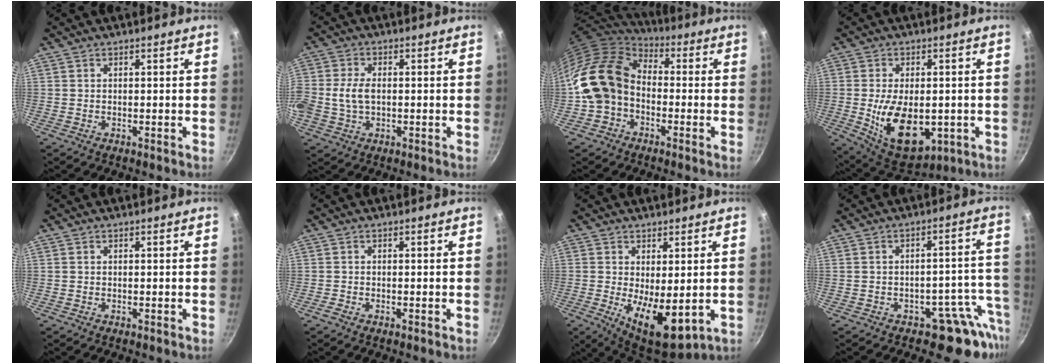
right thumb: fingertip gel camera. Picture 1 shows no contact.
{"total": 6.8, "force": [-0.2, 4.5, 5.1], "torque": [-0.103, 0.009, -0.009]}
{"total": 14.9, "force": [-2.5, 11.4, 9.3], "torque": [-0.149, 0.047, -0.063]}
{"total": 15.2, "force": [-2.5, 8.9, 12.1], "torque": [-0.181, -0.008, -0.020]}
{"total": 0.0}
{"total": 0.6, "force": [-0.5, 0.2, 0.3], "torque": [-0.014, 0.004, -0.011]}
{"total": 10.6, "force": [-0.9, 4.6, 9.5], "torque": [-0.126, -0.023, 0.000]}
{"total": 8.9, "force": [-5.5, 5.7, 4.2], "torque": [0.032, 0.056, -0.065]}